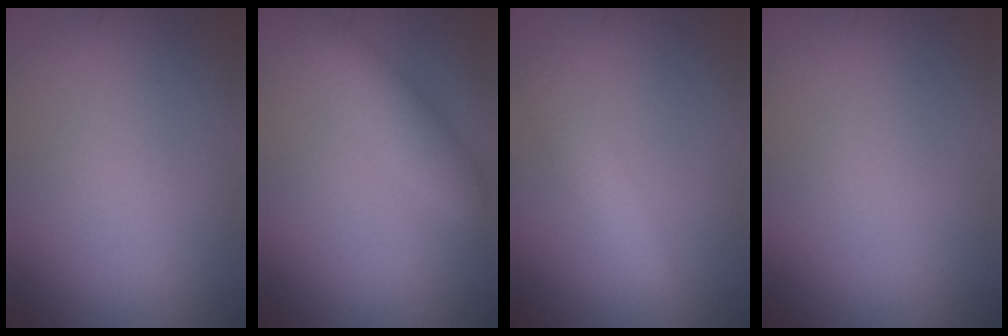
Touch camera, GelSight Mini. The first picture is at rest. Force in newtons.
{"total": 2.8, "press": 2.8, "slide": 0.1}
{"total": 2.3, "press": 2.3, "slide": 0.0}
{"total": 0.0}